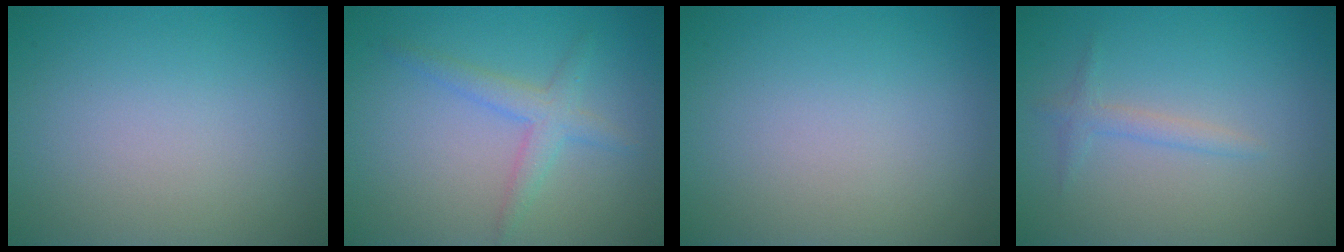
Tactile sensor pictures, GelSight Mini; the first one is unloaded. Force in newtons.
{"total": 2.4, "press": 2.4, "slide": 0.1}
{"total": 0.0}
{"total": 1.3, "press": 1.3, "slide": 0.0}